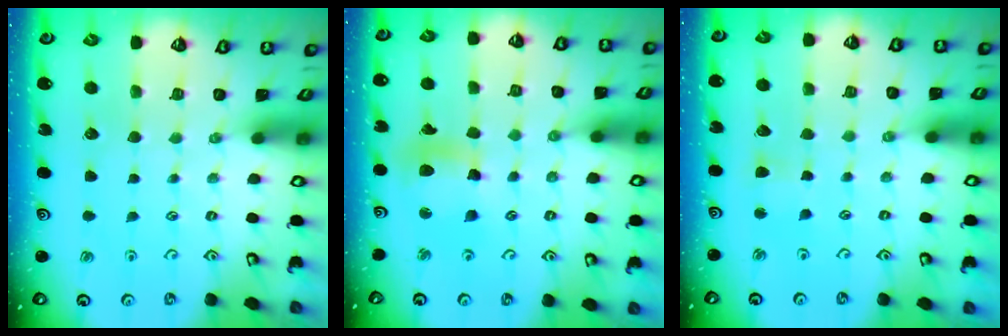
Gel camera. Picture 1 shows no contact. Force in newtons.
{"total": 12.3, "press": 12.1, "slide": 2.3}
{"total": 2.4, "press": 2.4, "slide": 0.5}